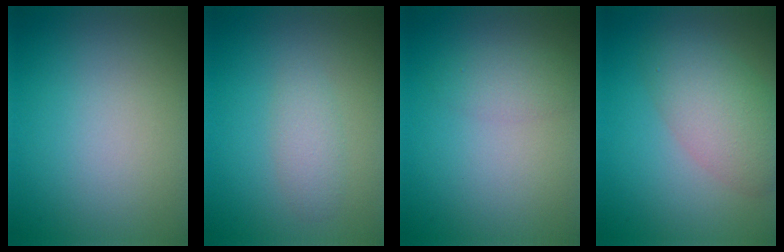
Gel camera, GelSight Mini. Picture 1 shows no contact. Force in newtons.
{"total": 1.6, "press": 1.6, "slide": 0.1}
{"total": 1.7, "press": 1.7, "slide": 0.0}
{"total": 5.0, "press": 5.0, "slide": 0.2}